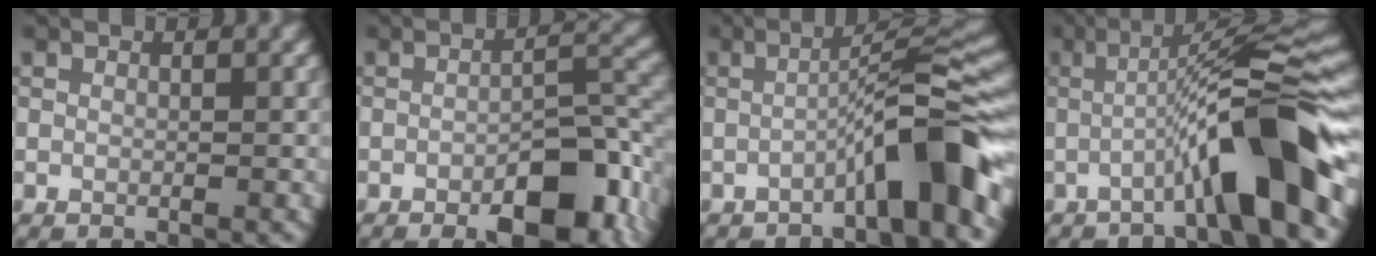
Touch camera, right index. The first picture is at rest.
{"total": 8.8, "force": [-4.4, 3.3, 6.9], "torque": [-0.091, 0.005, -0.062]}
{"total": 7.2, "force": [-3.3, 0.8, 6.4], "torque": [-0.093, 0.029, -0.062]}
{"total": 9.3, "force": [-2.9, 1.0, 8.8], "torque": [-0.121, 0.025, -0.057]}